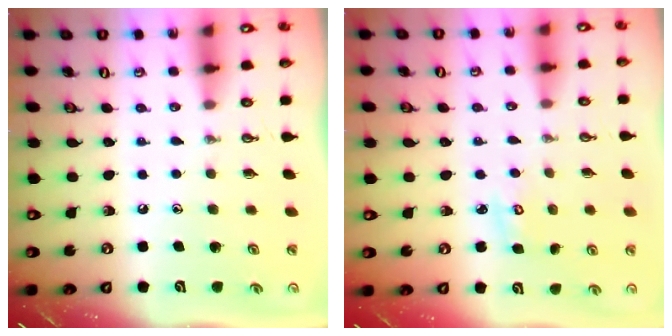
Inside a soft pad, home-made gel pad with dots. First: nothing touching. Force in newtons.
{"total": 2.9, "press": 2.9, "slide": 0.2}